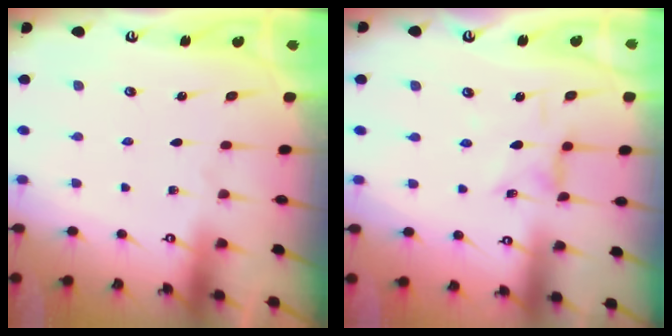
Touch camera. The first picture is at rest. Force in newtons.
{"total": 2.4, "press": 2.4, "slide": 0.3}